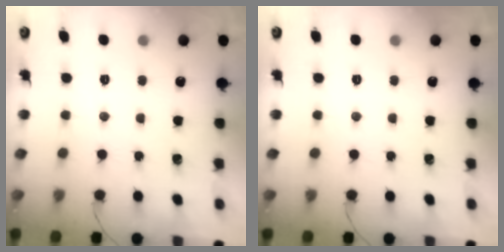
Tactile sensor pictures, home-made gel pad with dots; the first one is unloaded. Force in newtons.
{"total": 0.0}